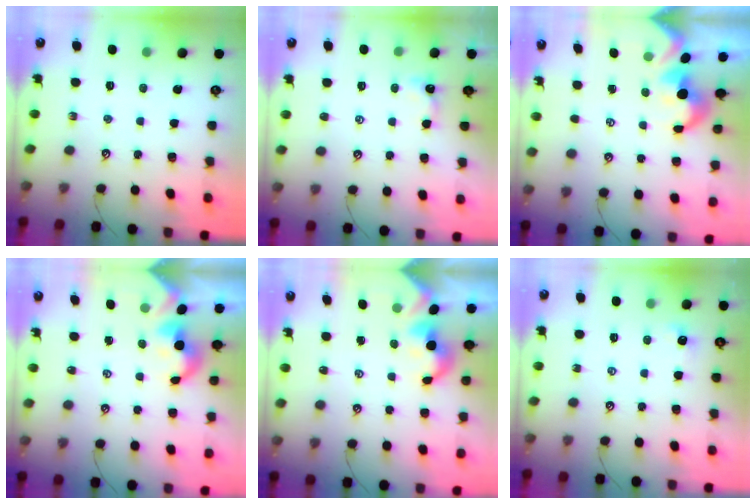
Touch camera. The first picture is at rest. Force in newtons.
{"total": 0.0}
{"total": 1.6, "press": 1.3, "slide": 1.0}
{"total": 2.0, "press": 1.9, "slide": 0.4}
{"total": 2.0, "press": 2.0, "slide": 0.2}
{"total": 2.7, "press": 2.7, "slide": 0.4}